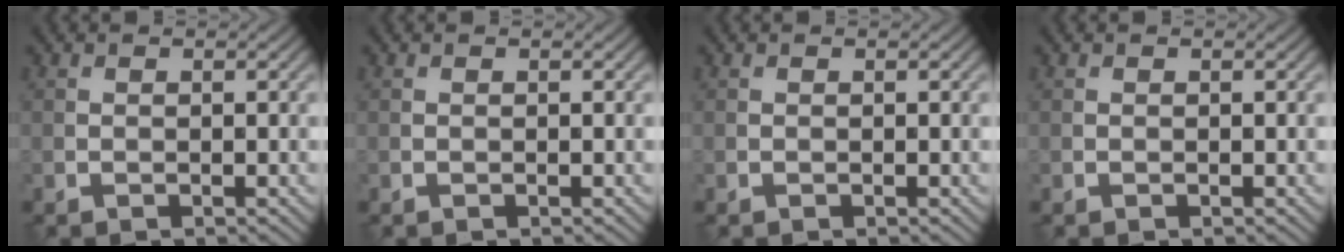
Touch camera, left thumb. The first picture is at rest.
{"total": 0.0}
{"total": 0.0}
{"total": 0.0}